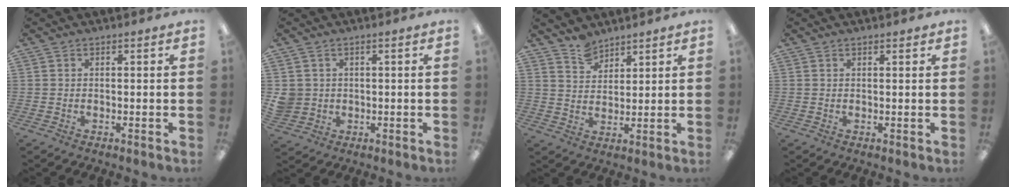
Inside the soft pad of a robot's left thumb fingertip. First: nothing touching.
{"total": 3.8, "force": [0.5, 3.7, 0.4], "torque": [-0.009, 0.006, 0.011]}
{"total": 5.7, "force": [5.1, 2.5, 0.8], "torque": [-0.014, -0.029, 0.097]}
{"total": 0.7, "force": [0.6, 0.1, 0.4], "torque": [-0.008, 0.001, 0.010]}